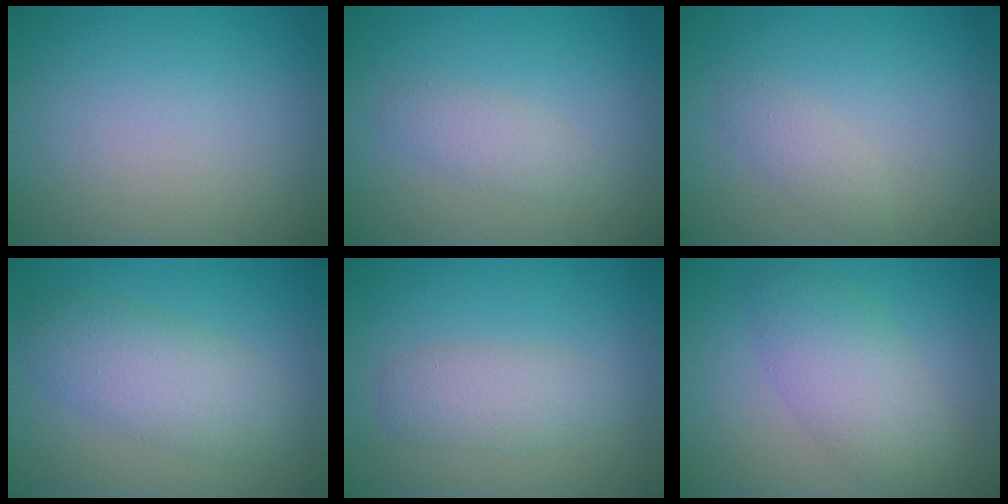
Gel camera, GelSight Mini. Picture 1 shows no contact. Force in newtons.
{"total": 1.6, "press": 1.6, "slide": 0.0}
{"total": 1.3, "press": 1.3, "slide": 0.1}
{"total": 4.6, "press": 4.6, "slide": 0.2}
{"total": 2.7, "press": 2.7, "slide": 0.1}
{"total": 4.5, "press": 4.5, "slide": 0.1}